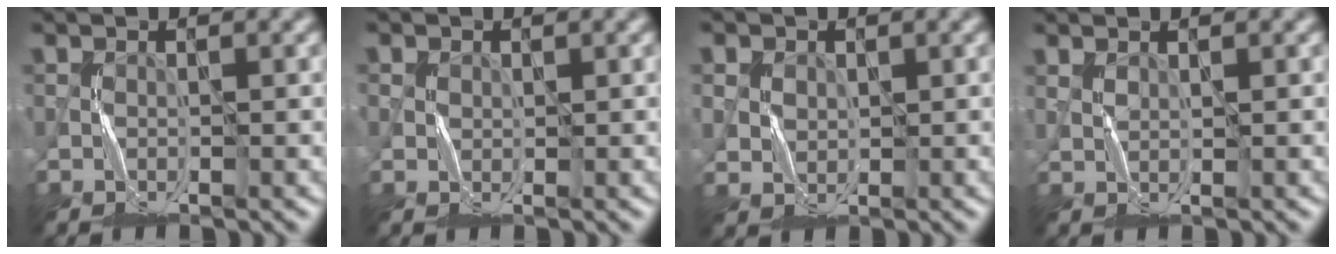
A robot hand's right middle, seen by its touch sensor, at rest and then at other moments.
{"total": 0.7, "force": [0.2, 0.6, 0.0], "torque": [-0.001, -0.003, 0.006]}
{"total": 1.9, "force": [0.7, 1.7, 0.5], "torque": [-0.017, -0.003, 0.014]}
{"total": 1.0, "force": [0.6, 0.3, 0.8], "torque": [-0.019, -0.004, 0.016]}